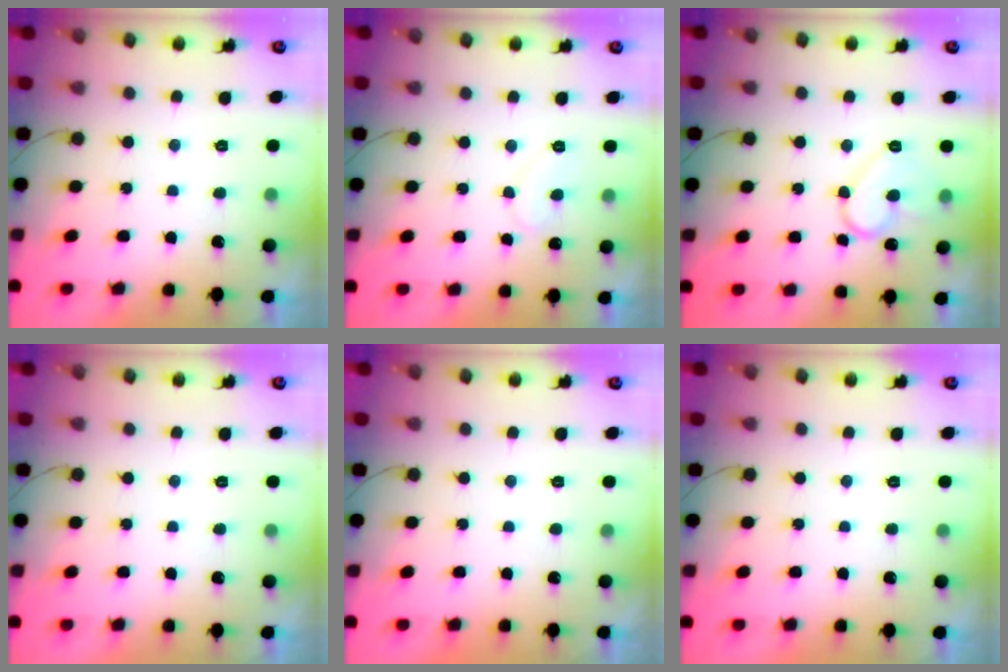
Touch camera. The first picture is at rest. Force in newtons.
{"total": 7.9, "press": 7.9, "slide": 0.5}
{"total": 12.0, "press": 11.9, "slide": 1.0}
{"total": 0.0}
{"total": 1.7, "press": 1.6, "slide": 0.0}
{"total": 0.0}